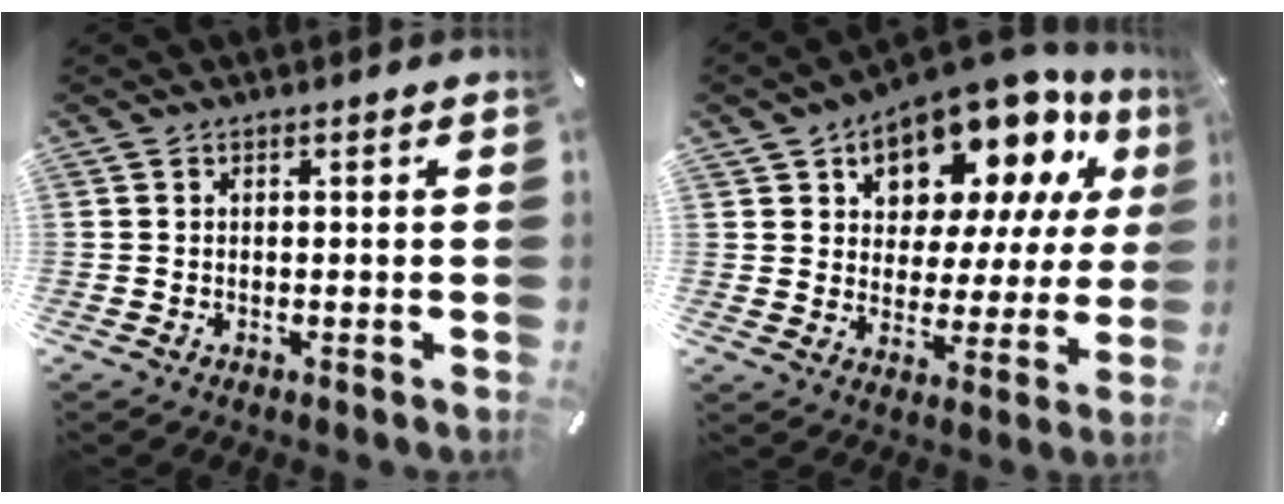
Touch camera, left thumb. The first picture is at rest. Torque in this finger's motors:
{"motor_torque": [2.04, 2.96, 1.49, -1.28, 0.22]}